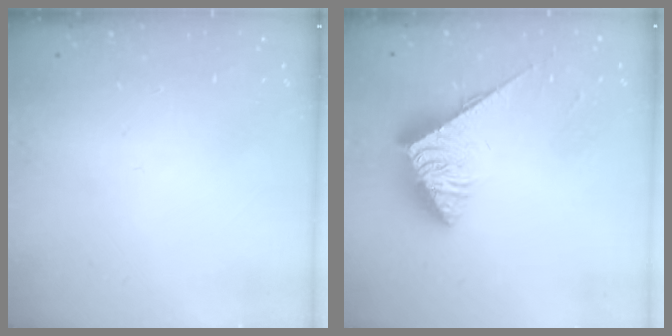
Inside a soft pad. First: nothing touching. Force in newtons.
{"total": 5.9, "press": 5.9, "slide": 0.2}